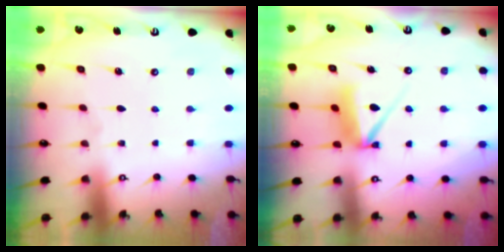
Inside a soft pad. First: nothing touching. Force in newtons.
{"total": 7.0, "press": 7.0, "slide": 0.7}